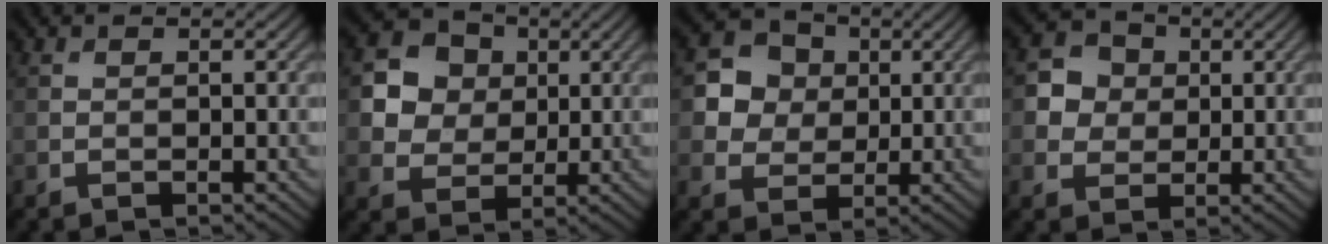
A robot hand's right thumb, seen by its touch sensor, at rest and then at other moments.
{"total": 7.3, "force": [1.9, 6.3, 3.1], "torque": [-0.094, 0.008, 0.020]}
{"total": 6.2, "force": [1.2, 5.5, 2.4], "torque": [-0.068, 0.008, 0.006]}
{"total": 4.7, "force": [0.7, 4.3, 1.8], "torque": [-0.039, 0.008, 0.001]}